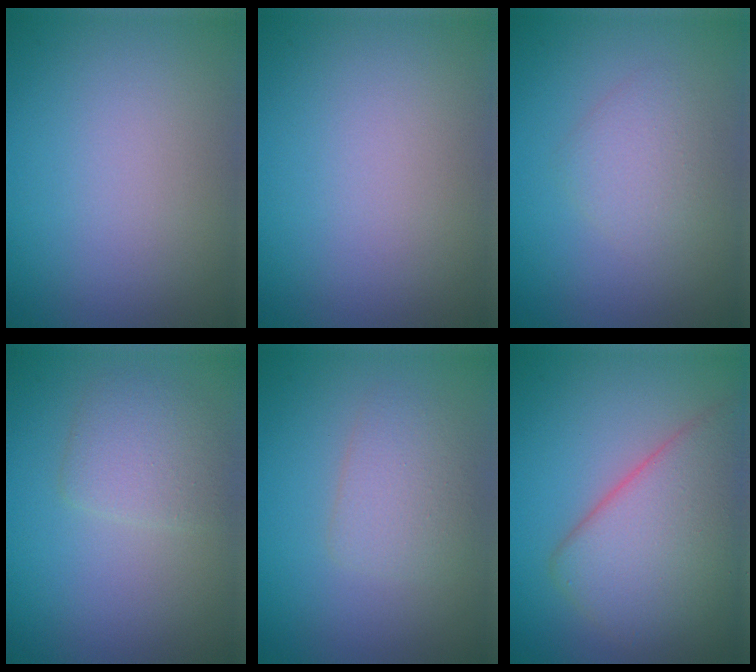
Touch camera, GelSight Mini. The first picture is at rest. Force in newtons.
{"total": 0.0}
{"total": 2.1, "press": 2.1, "slide": 0.1}
{"total": 2.6, "press": 2.6, "slide": 0.1}
{"total": 2.5, "press": 2.5, "slide": 0.1}
{"total": 7.3, "press": 7.3, "slide": 0.5}